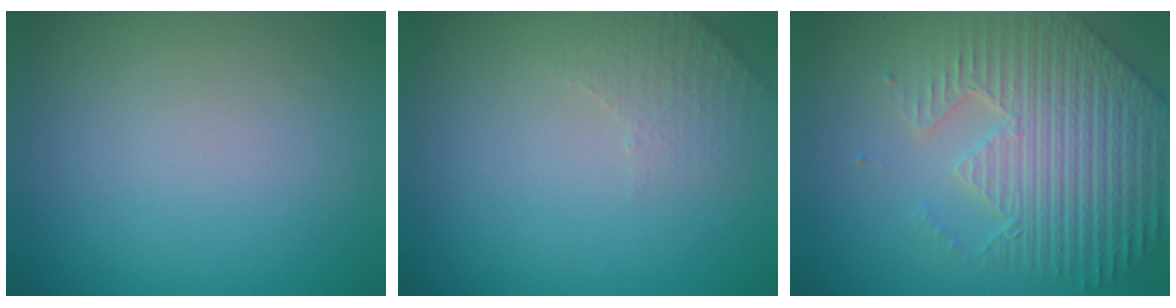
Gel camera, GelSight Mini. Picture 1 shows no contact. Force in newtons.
{"total": 2.1, "press": 2.0, "slide": 0.5}
{"total": 8.0, "press": 5.9, "slide": 5.4}